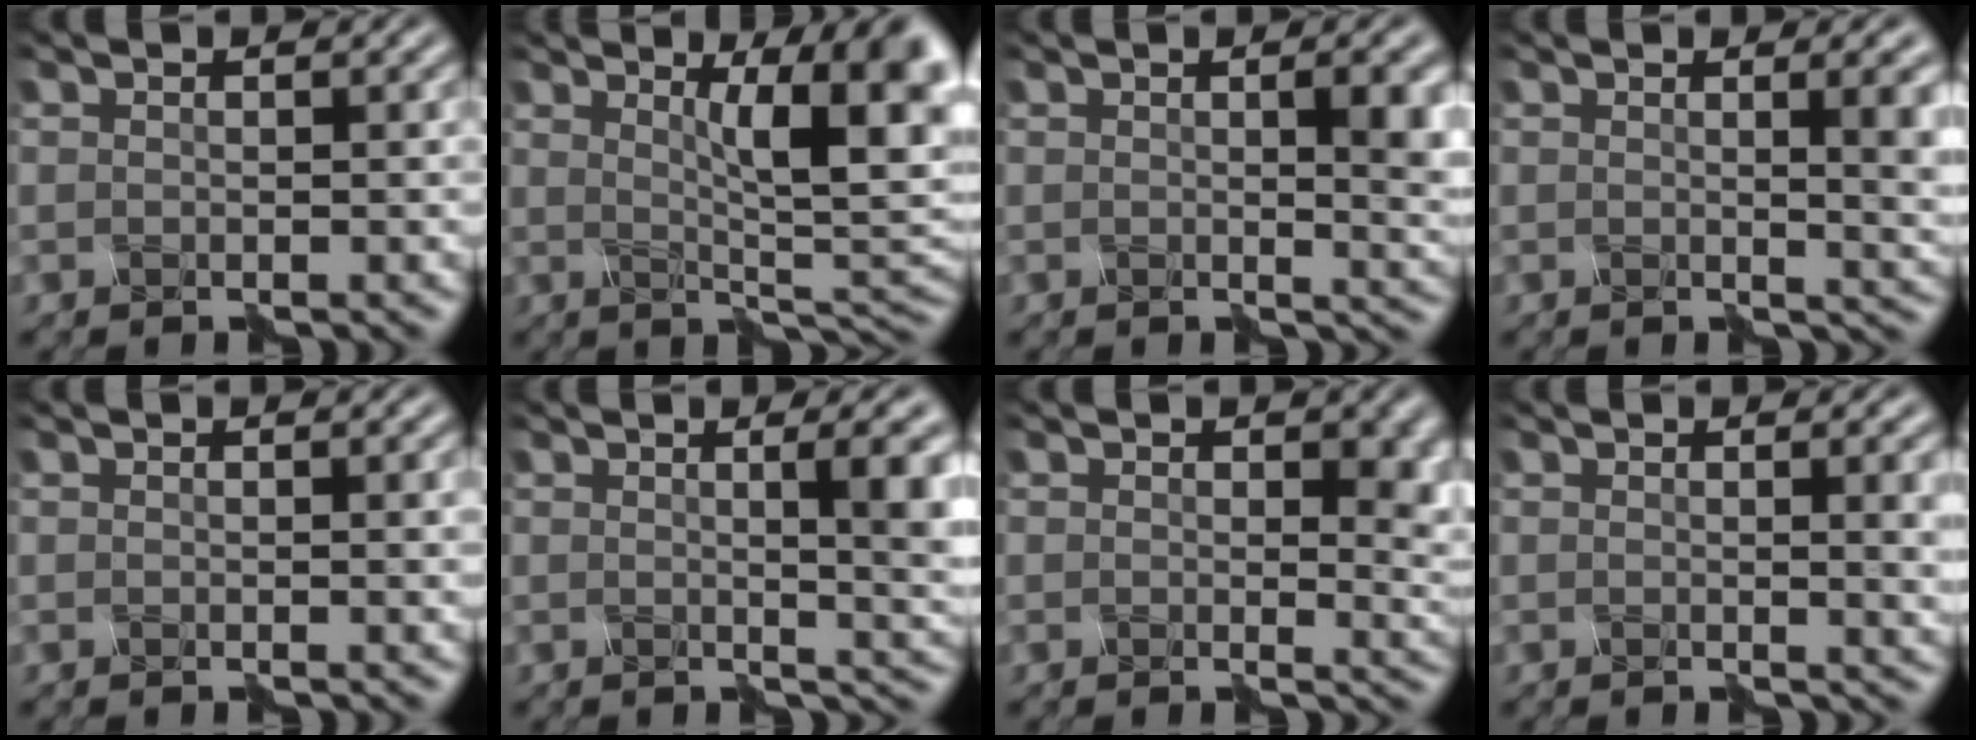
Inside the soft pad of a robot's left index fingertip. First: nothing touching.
{"total": 8.8, "force": [2.5, 2.3, 8.1], "torque": [-0.080, 0.008, 0.032]}
{"total": 4.8, "force": [0.6, 1.5, 4.6], "torque": [-0.048, -0.003, 0.009]}
{"total": 5.8, "force": [0.6, 2.2, 5.3], "torque": [-0.032, 0.002, 0.004]}
{"total": 0.7, "force": [0.2, 0.1, 0.6], "torque": [-0.008, -0.002, 0.003]}
{"total": 5.6, "force": [0.6, 1.6, 5.3], "torque": [-0.050, -0.001, 0.008]}
{"total": 5.6, "force": [0.8, 3.3, 4.5], "torque": [-0.036, -0.009, 0.015]}
{"total": 4.6, "force": [0.6, 1.9, 4.1], "torque": [-0.023, -0.001, 0.009]}